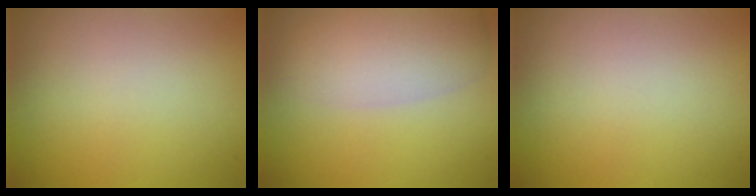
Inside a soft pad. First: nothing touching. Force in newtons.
{"total": 5.7, "press": 5.7, "slide": 0.2}
{"total": 0.0}